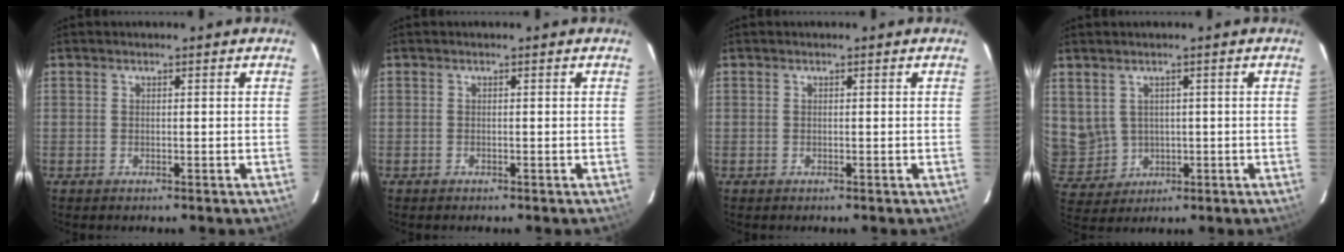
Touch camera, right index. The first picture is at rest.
{"total": 0.0}
{"total": 0.0}
{"total": 7.8, "force": [2.0, 7.0, 2.8], "torque": [-0.069, 0.004, 0.069]}